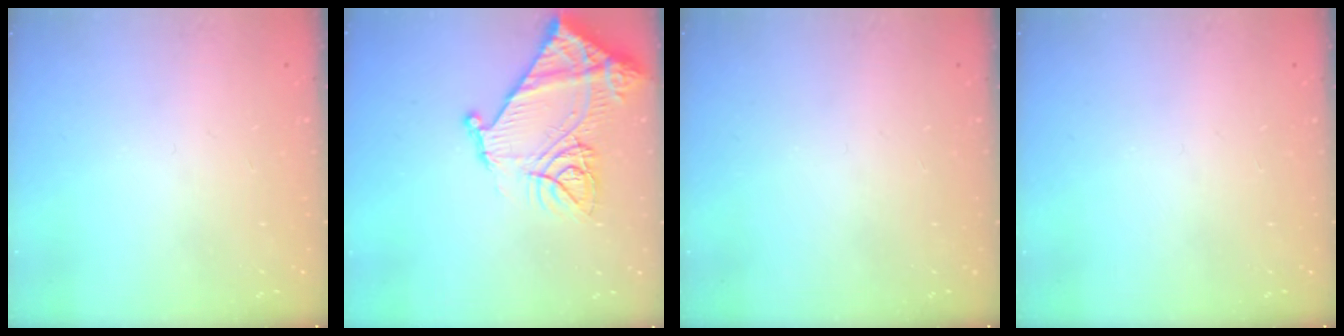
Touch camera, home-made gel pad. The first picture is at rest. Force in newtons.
{"total": 19.9, "press": 19.8, "slide": 2.1}
{"total": 0.0}
{"total": 0.0}